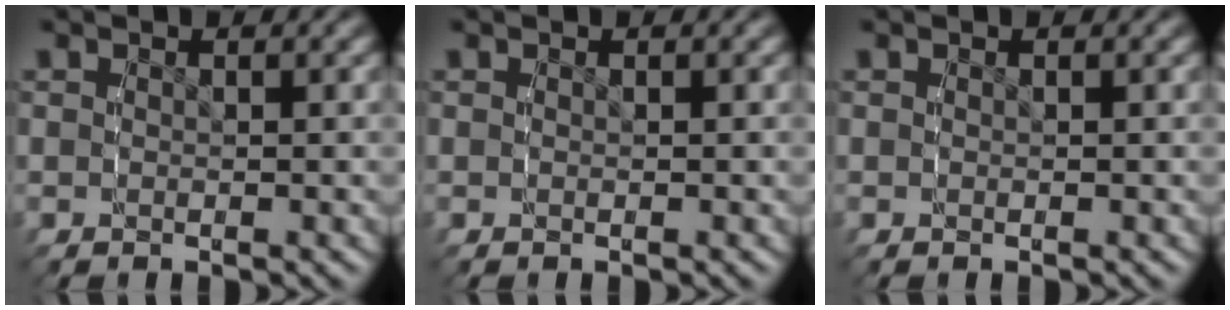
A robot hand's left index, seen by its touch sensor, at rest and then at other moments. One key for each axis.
{"total": 0.0}
{"total": 0.0}